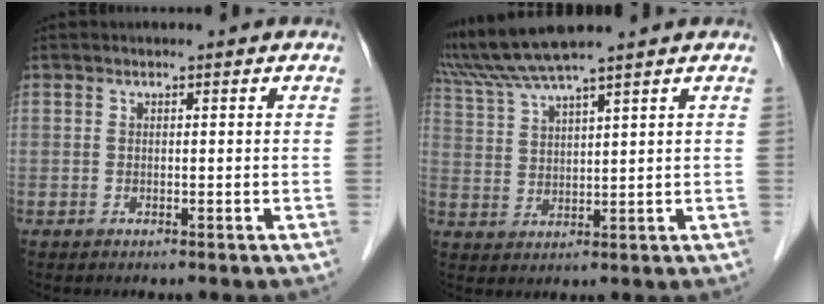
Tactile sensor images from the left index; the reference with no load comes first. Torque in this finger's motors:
{"motor_torque": [1.03, -1.11, 0.55, 0.21]}